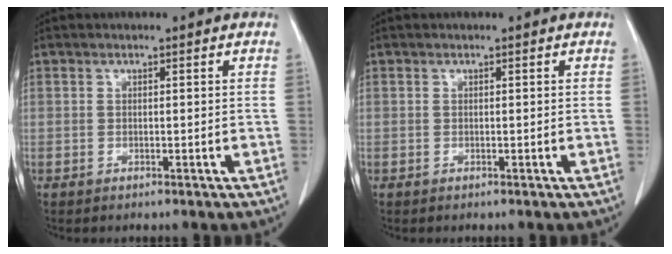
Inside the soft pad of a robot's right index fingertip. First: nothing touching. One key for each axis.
{"total": 0.0}